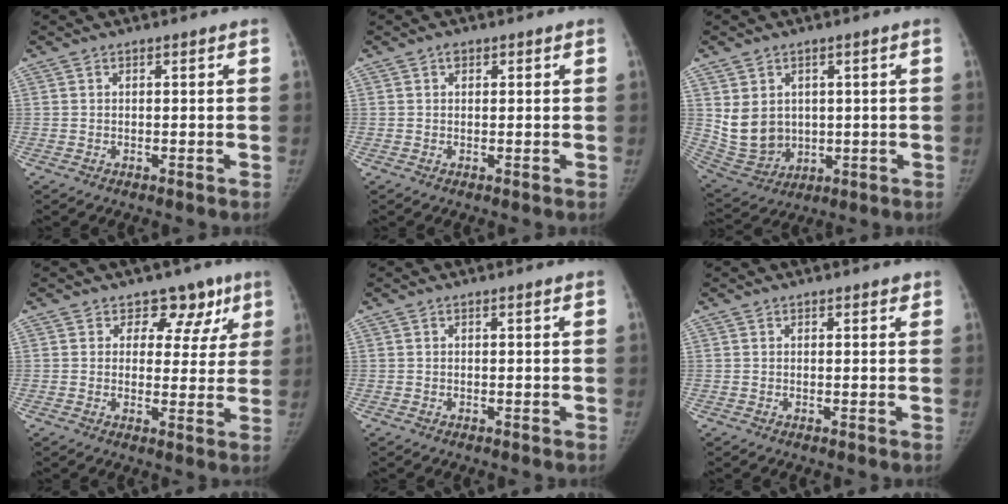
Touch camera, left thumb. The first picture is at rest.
{"total": 1.2, "force": [0.6, 0.9, 0.5], "torque": [0.000, -0.002, 0.007]}
{"total": 9.8, "force": [1.8, 8.2, 5.1], "torque": [-0.072, -0.014, 0.064]}
{"total": 7.9, "force": [5.0, 5.8, 1.9], "torque": [0.028, -0.019, 0.050]}
{"total": 0.0}
{"total": 1.2, "force": [0.9, 0.7, 0.4], "torque": [0.008, -0.004, 0.007]}